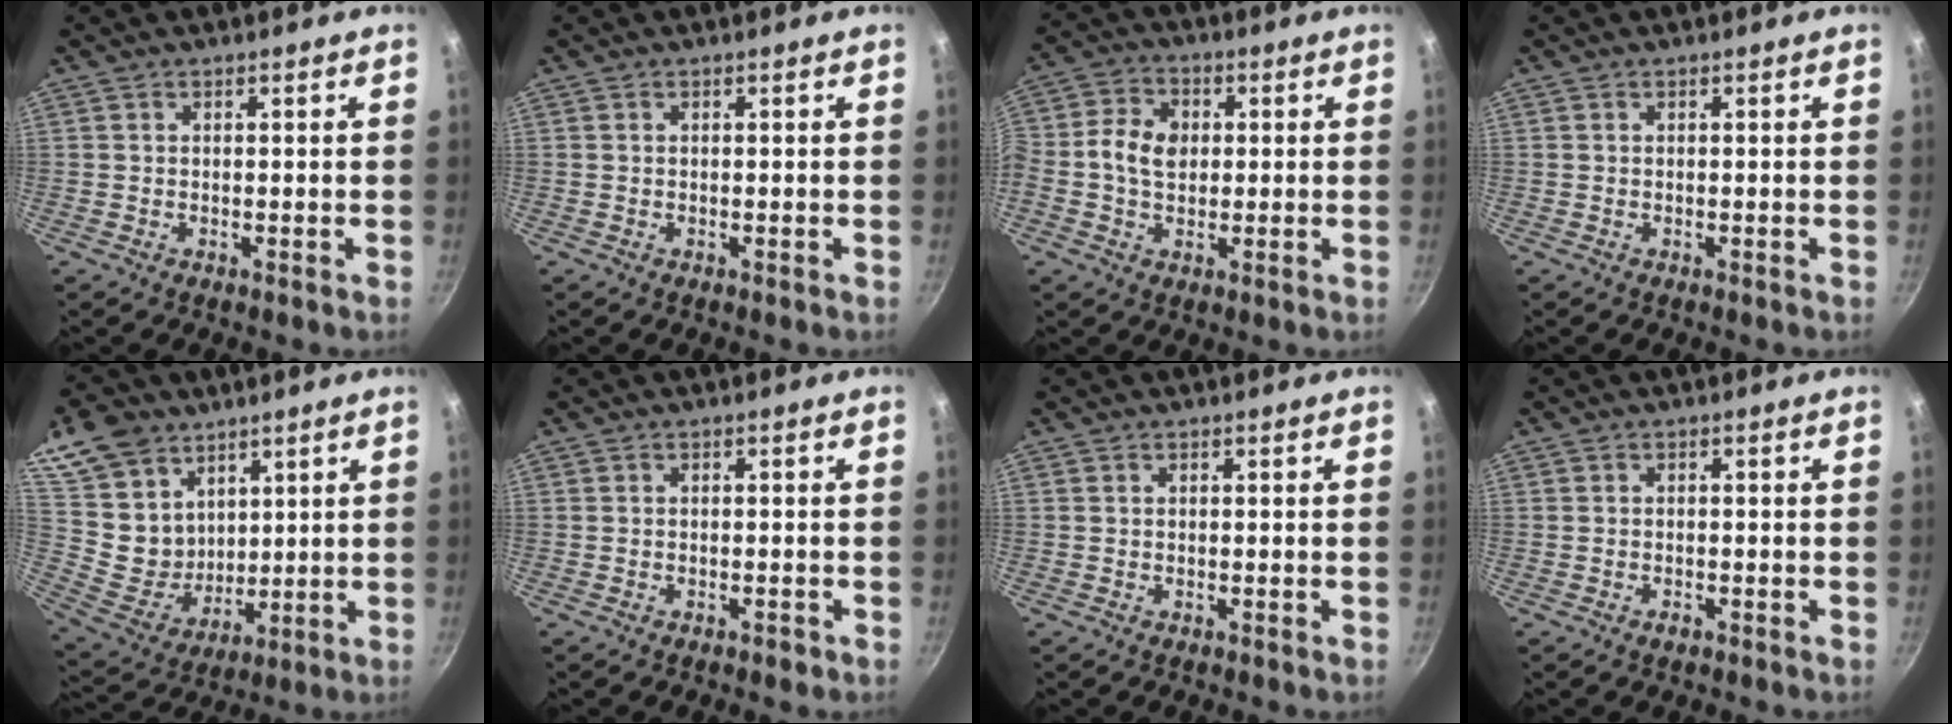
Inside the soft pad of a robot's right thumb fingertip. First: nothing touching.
{"total": 0.0}
{"total": 8.1, "force": [0.3, 6.0, 5.4], "torque": [-0.087, 0.012, -0.014]}
{"total": 0.0}
{"total": 16.0, "force": [9.0, 11.7, 6.1], "torque": [-0.089, -0.040, 0.186]}
{"total": 1.1, "force": [-0.7, 0.5, 0.6], "torque": [-0.010, 0.008, -0.007]}
{"total": 0.0}
{"total": 1.1, "force": [-0.7, 0.6, 0.6], "torque": [-0.013, 0.004, -0.012]}